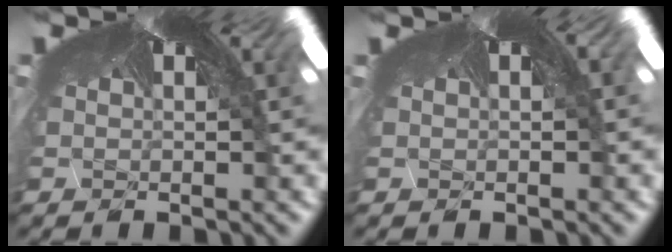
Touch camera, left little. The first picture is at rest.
{"total": 0.0}